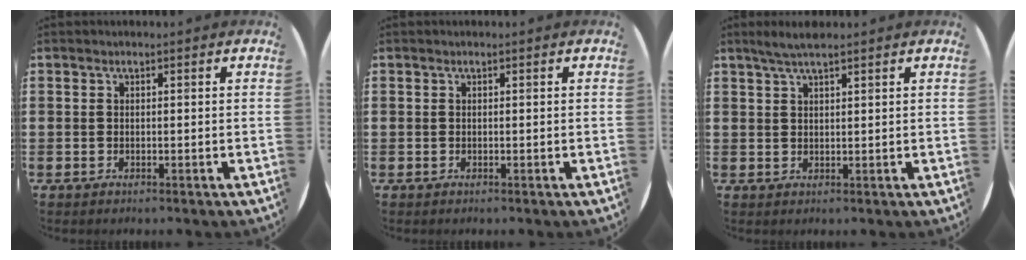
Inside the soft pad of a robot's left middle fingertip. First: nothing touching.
{"total": 0.0}
{"total": 2.7, "force": [2.2, 0.2, 1.5], "torque": [-0.032, 0.005, 0.038]}